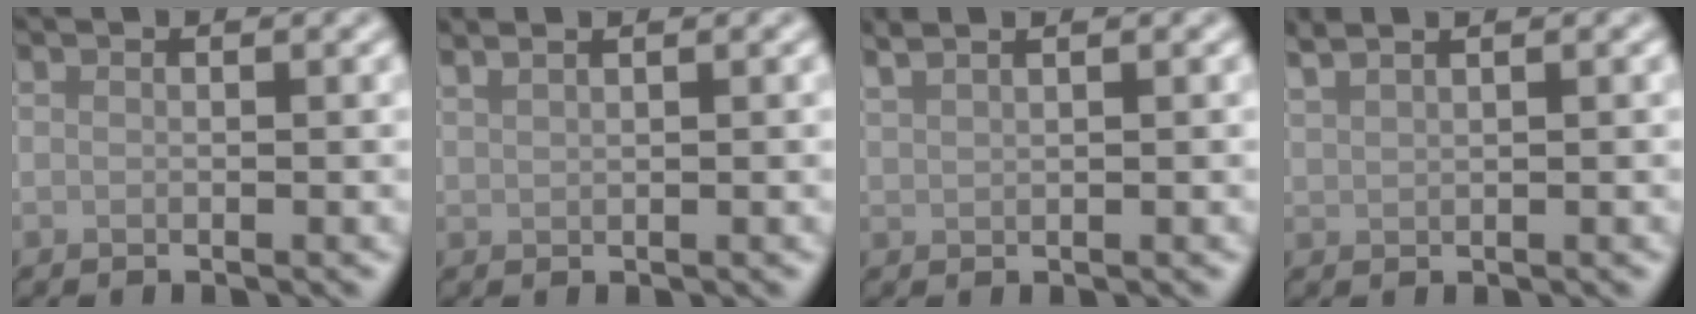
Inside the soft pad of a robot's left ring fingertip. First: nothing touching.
{"total": 2.3, "force": [1.8, 0.8, 1.1], "torque": [-0.009, 0.007, 0.013]}
{"total": 2.7, "force": [2.2, 0.9, 1.4], "torque": [-0.012, 0.013, 0.018]}
{"total": 3.3, "force": [2.6, 1.1, 1.7], "torque": [-0.018, 0.020, 0.022]}